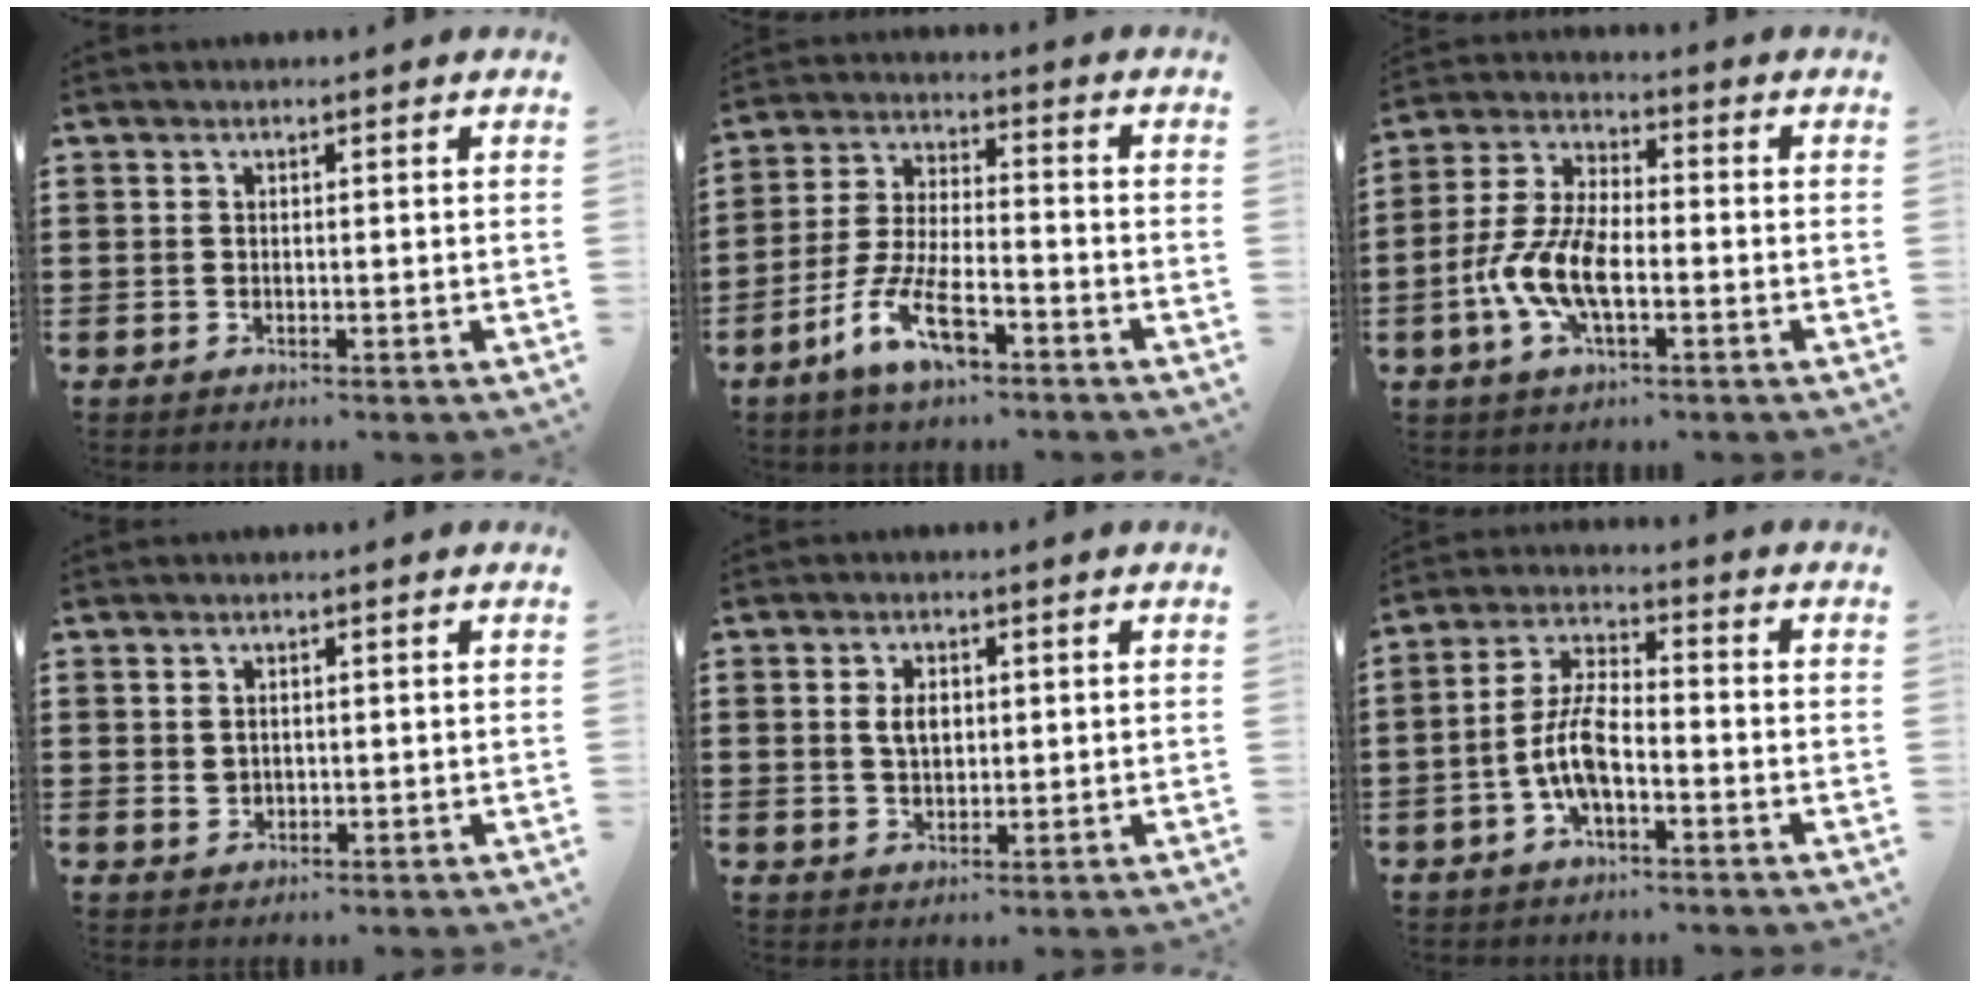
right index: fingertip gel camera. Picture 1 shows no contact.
{"total": 9.7, "force": [-5.7, 3.2, 7.1], "torque": [-0.167, -0.003, -0.112]}
{"total": 8.7, "force": [-3.0, 4.0, 7.2], "torque": [-0.178, -0.009, -0.064]}
{"total": 1.4, "force": [0.4, 1.1, 0.7], "torque": [-0.017, 0.007, 0.007]}
{"total": 3.3, "force": [0.5, 1.9, 2.6], "torque": [-0.047, 0.006, 0.006]}
{"total": 7.5, "force": [-2.6, 3.0, 6.4], "torque": [-0.157, -0.005, -0.058]}